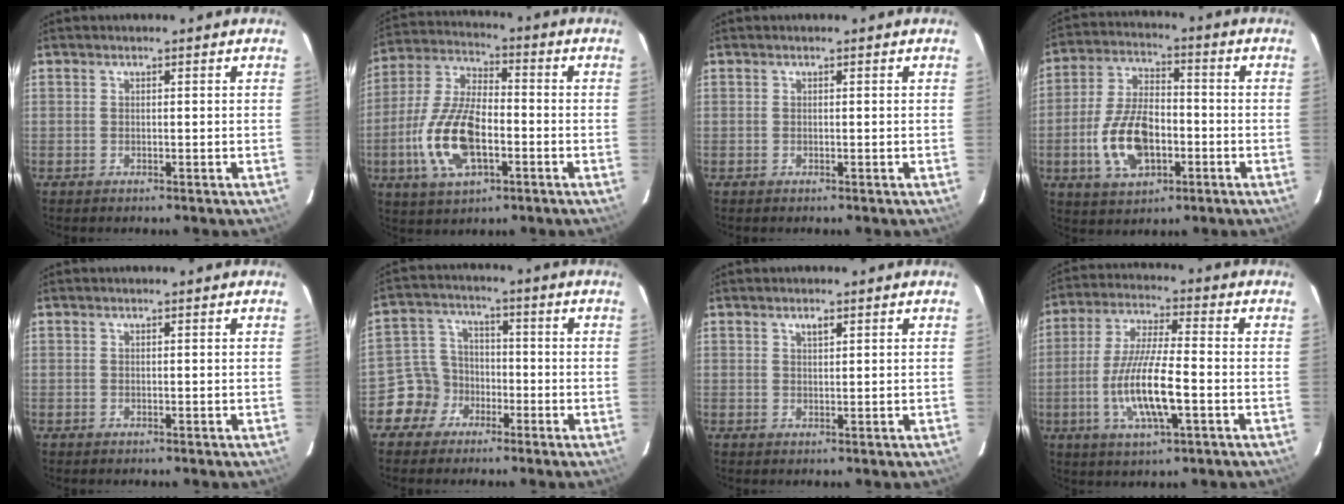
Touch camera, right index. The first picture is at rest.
{"total": 15.2, "force": [-4.5, 6.9, 12.8], "torque": [-0.278, -0.001, -0.083]}
{"total": 0.0}
{"total": 13.5, "force": [-3.9, 7.6, 10.5], "torque": [-0.215, 0.009, -0.063]}
{"total": 0.0}
{"total": 7.1, "force": [-3.8, 5.9, 0.6], "torque": [-0.022, 0.033, -0.074]}
{"total": 1.4, "force": [0.9, 0.5, 0.9], "torque": [-0.015, 0.004, 0.015]}
{"total": 13.1, "force": [-3.6, 2.5, 12.3], "torque": [-0.246, -0.008, -0.067]}